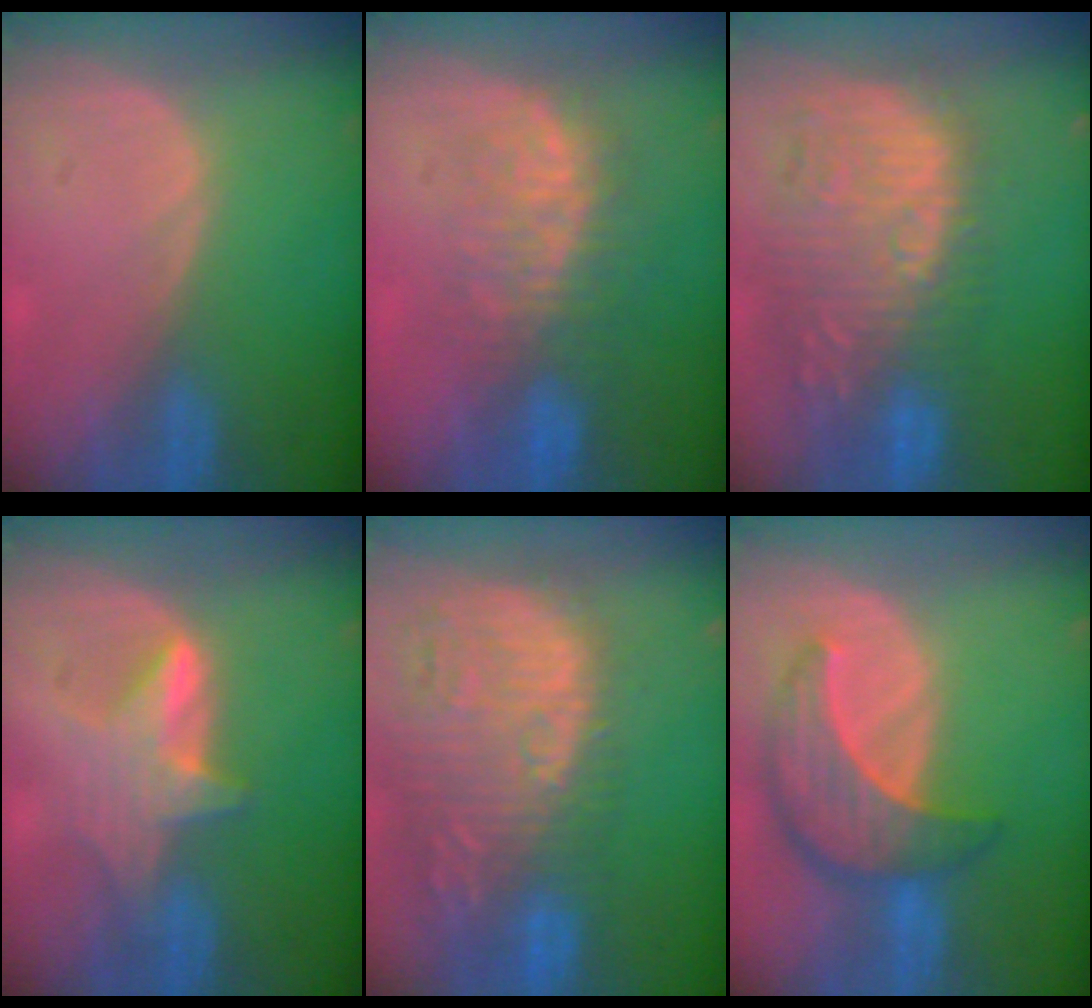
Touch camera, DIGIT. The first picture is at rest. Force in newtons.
{"total": 7.9, "press": 7.6, "slide": 2.3}
{"total": 12.4, "press": 11.5, "slide": 4.7}
{"total": 5.5, "press": 5.5, "slide": 0.2}
{"total": 14.6, "press": 12.6, "slide": 7.5}
{"total": 8.6, "press": 7.8, "slide": 3.8}